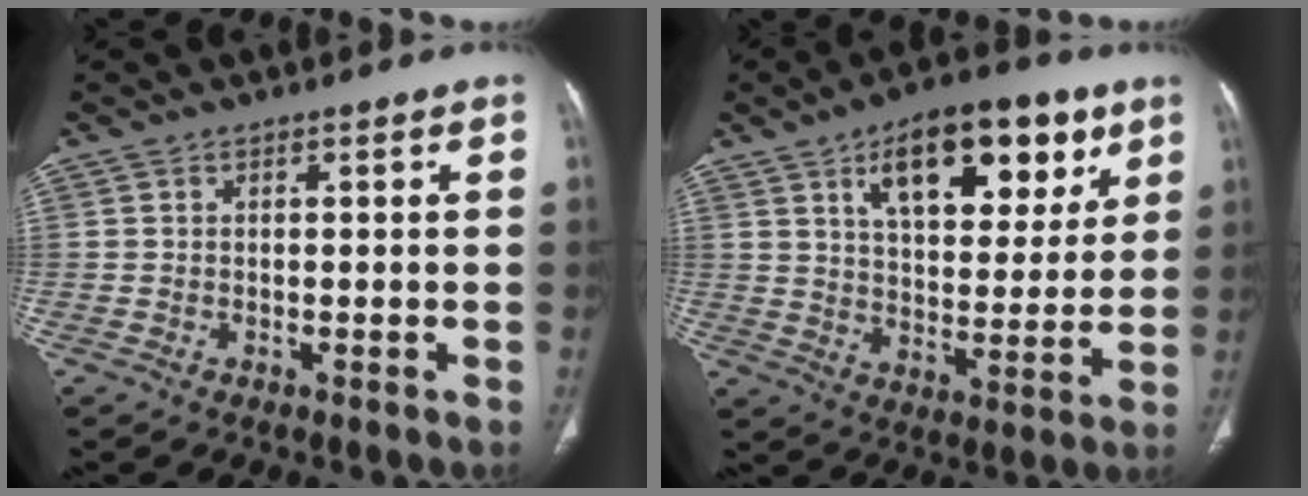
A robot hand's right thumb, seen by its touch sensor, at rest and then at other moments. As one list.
[{"total": 19.6, "force": [9.6, 9.6, 14.2], "torque": [-0.162, -0.028, 0.150]}]